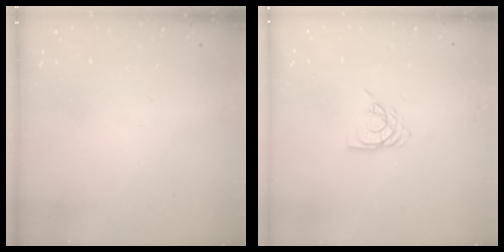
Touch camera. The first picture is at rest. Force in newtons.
{"total": 7.9, "press": 7.8, "slide": 0.9}